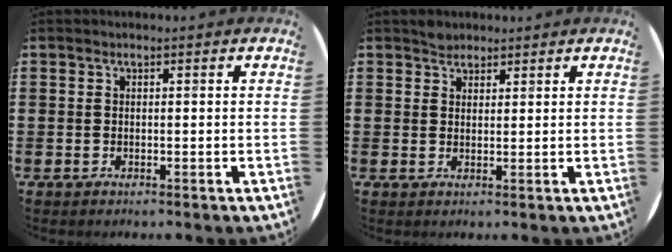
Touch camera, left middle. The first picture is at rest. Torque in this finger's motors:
{"motor_torque": [0.10, -0.05, 0.00, 0.00]}